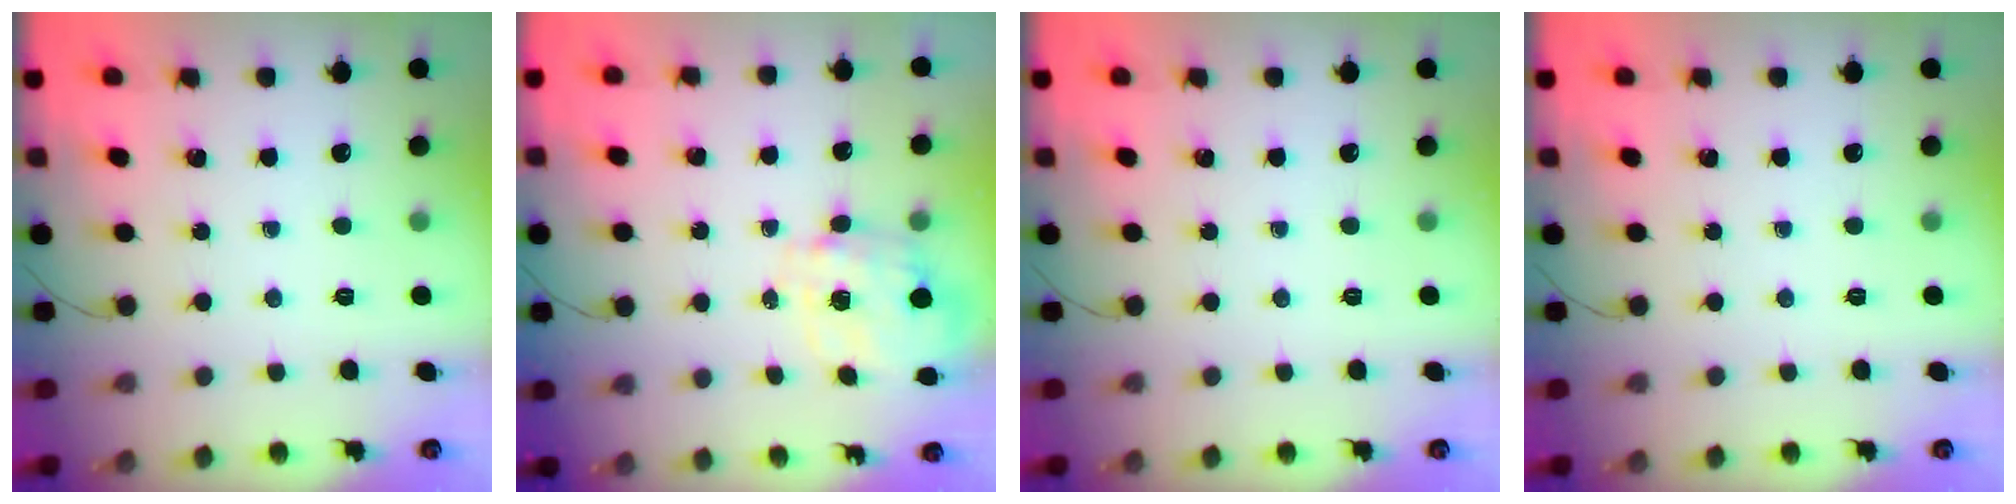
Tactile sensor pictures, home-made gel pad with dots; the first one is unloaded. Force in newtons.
{"total": 2.5, "press": 2.3, "slide": 1.0}
{"total": 0.0}
{"total": 0.0}